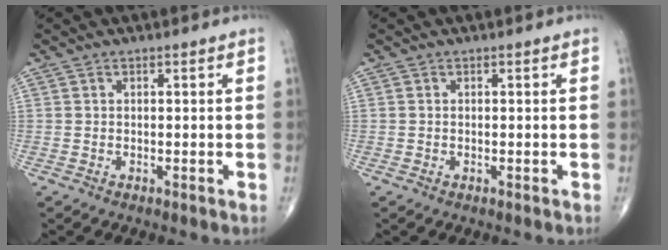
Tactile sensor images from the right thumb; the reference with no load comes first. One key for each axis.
{"total": 0.0}